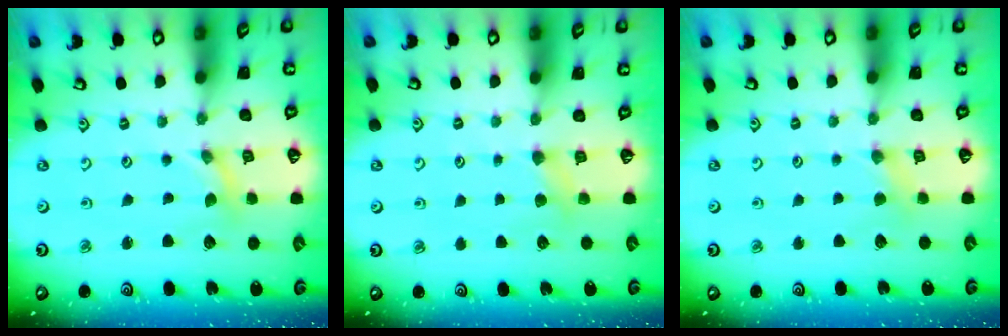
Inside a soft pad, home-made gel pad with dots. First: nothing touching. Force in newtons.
{"total": 4.2, "press": 4.2, "slide": 0.5}
{"total": 2.4, "press": 2.4, "slide": 0.5}